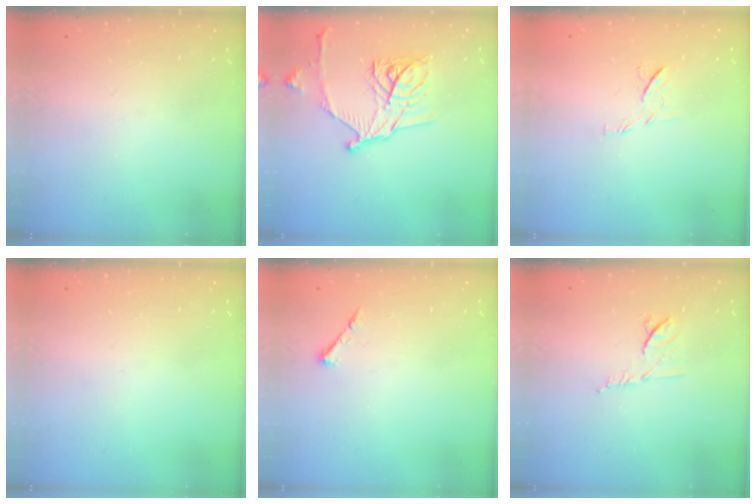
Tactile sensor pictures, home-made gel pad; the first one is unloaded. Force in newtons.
{"total": 16.7, "press": 16.6, "slide": 0.6}
{"total": 6.5, "press": 6.5, "slide": 0.7}
{"total": 0.0}
{"total": 3.7, "press": 3.6, "slide": 0.5}
{"total": 8.0, "press": 7.9, "slide": 1.0}